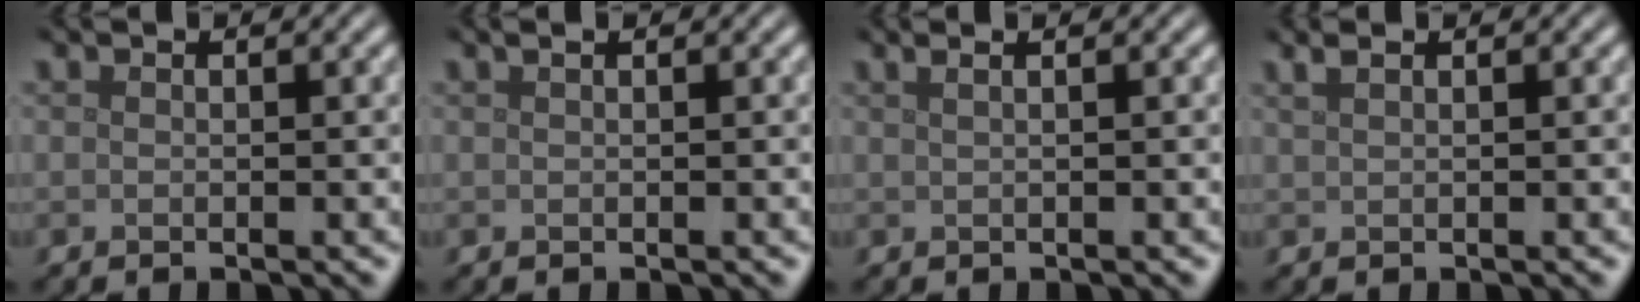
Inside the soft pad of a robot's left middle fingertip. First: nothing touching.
{"total": 0.6, "force": [0.4, 0.2, 0.5], "torque": [-0.008, 0.006, 0.003]}
{"total": 3.1, "force": [1.6, 1.7, 2.1], "torque": [-0.013, 0.020, -0.006]}
{"total": 1.5, "force": [1.0, 0.6, 1.0], "torque": [-0.018, 0.004, 0.013]}